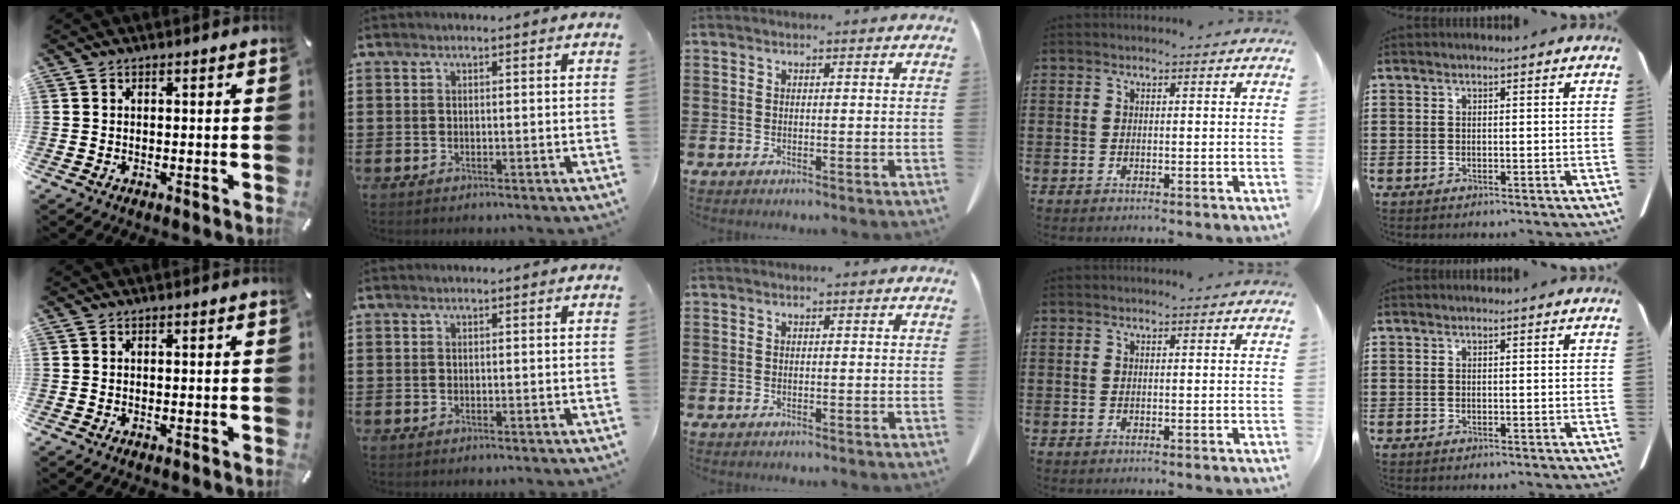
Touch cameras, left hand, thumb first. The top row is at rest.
{}